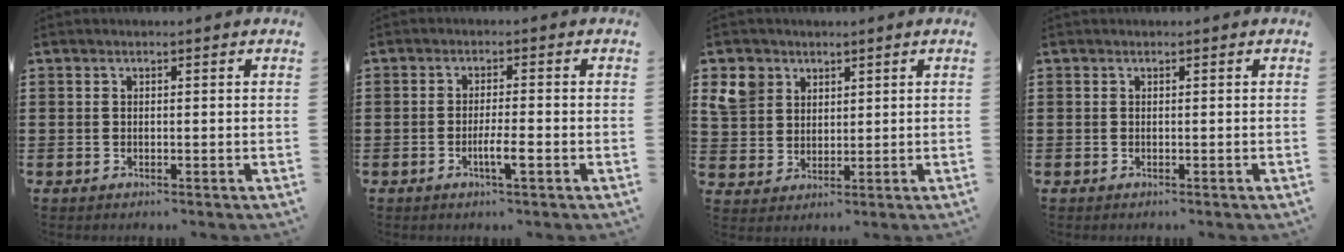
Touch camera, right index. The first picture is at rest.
{"total": 3.5, "force": [-1.6, 0.2, 3.1], "torque": [-0.053, 0.000, -0.029]}
{"total": 5.8, "force": [3.0, 4.8, 1.4], "torque": [-0.068, 0.009, 0.055]}
{"total": 0.0}